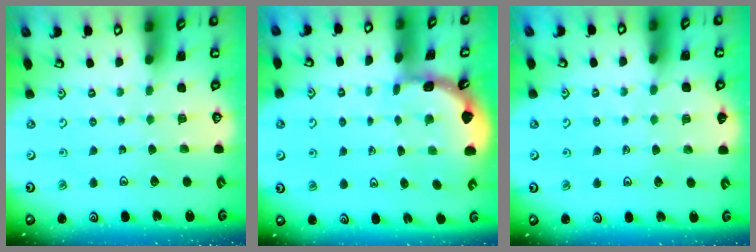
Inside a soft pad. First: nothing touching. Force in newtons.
{"total": 1.8, "press": 1.8, "slide": 0.1}
{"total": 3.7, "press": 3.5, "slide": 1.1}